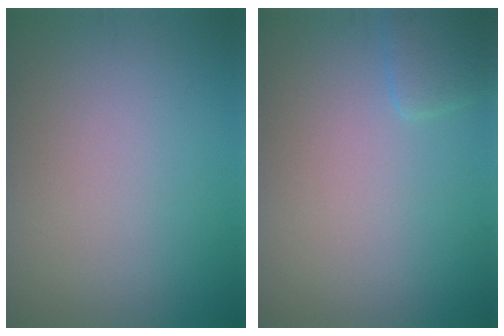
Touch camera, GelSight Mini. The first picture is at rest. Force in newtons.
{"total": 1.6, "press": 1.6, "slide": 0.1}